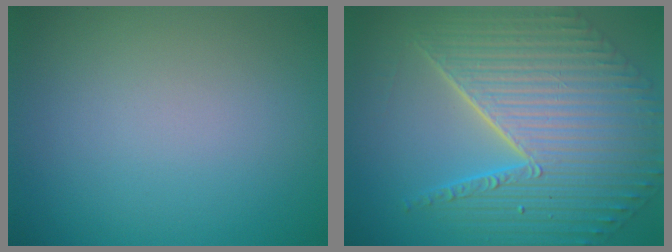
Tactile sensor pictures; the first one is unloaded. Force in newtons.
{"total": 10.8, "press": 7.2, "slide": 8.0}